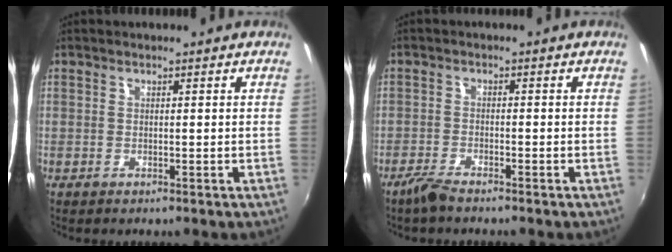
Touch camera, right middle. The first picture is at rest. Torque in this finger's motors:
{"motor_torque": [0.05, -0.05, 0.01, 0.01]}